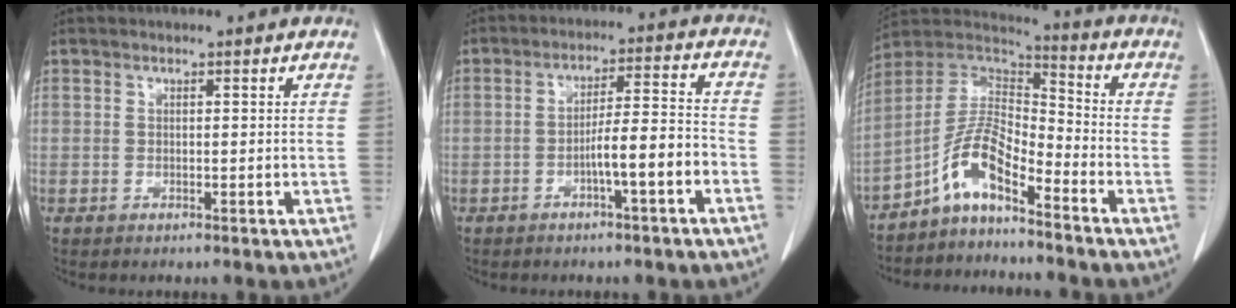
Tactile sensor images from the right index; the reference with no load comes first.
{"total": 7.3, "force": [-3.1, 0.2, 6.6], "torque": [-0.110, 0.019, -0.048]}
{"total": 9.0, "force": [-5.8, 2.3, 6.4], "torque": [-0.137, 0.024, -0.114]}